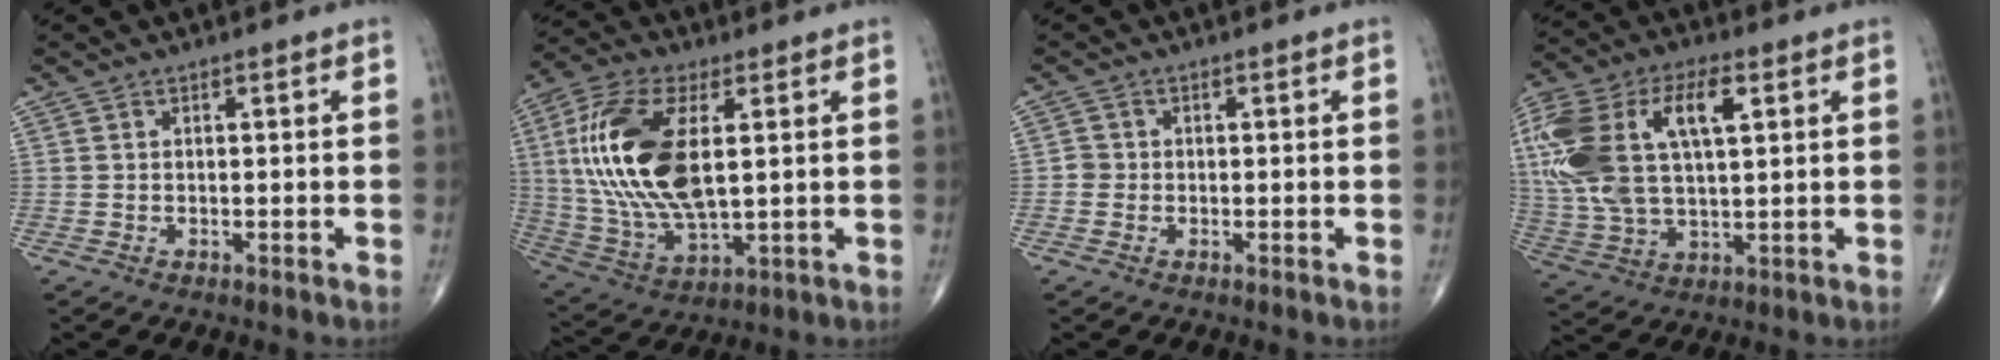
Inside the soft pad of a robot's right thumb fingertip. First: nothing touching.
{"total": 20.8, "force": [3.4, 9.8, 18.0], "torque": [-0.385, -0.011, 0.066]}
{"total": 1.6, "force": [-0.4, 1.5, 0.3], "torque": [0.007, 0.007, -0.011]}
{"total": 23.1, "force": [6.0, 11.5, 19.1], "torque": [-0.434, 0.020, 0.110]}